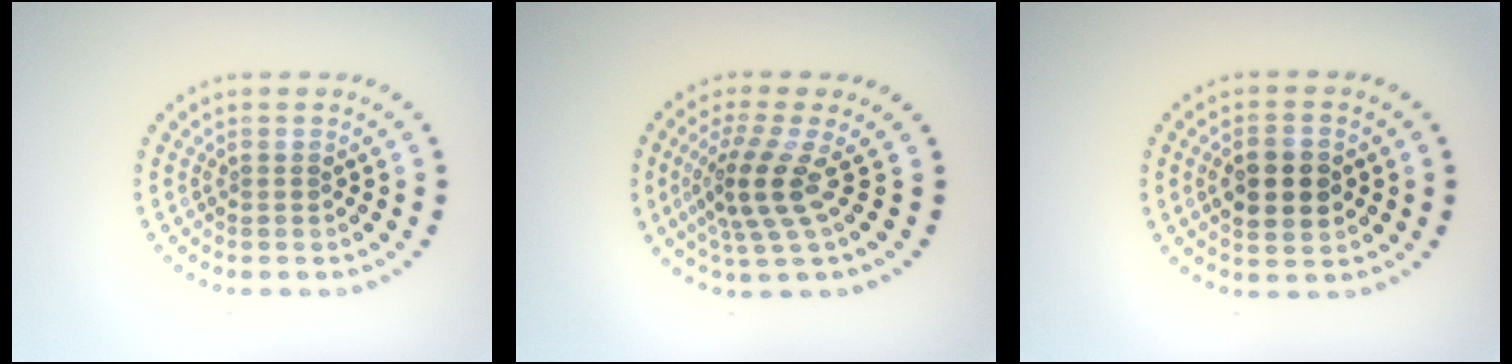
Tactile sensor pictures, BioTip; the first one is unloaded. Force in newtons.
{"total": 4.1, "press": 2.9, "slide": 2.9}
{"total": 4.3, "press": 4.3, "slide": 0.2}